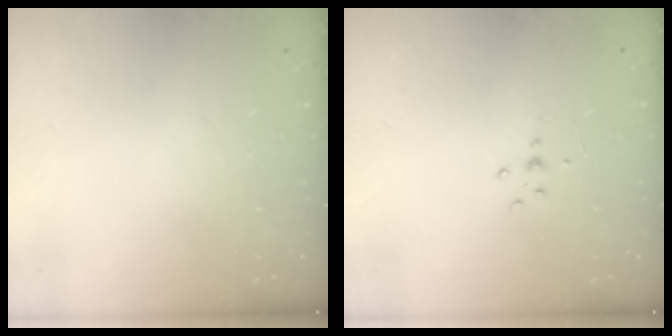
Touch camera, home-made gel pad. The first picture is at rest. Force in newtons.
{"total": 3.0, "press": 3.0, "slide": 0.4}